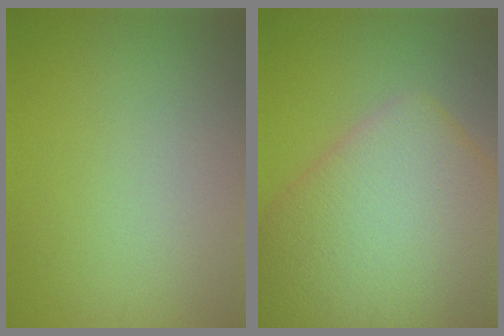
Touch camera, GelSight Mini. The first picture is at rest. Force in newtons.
{"total": 12.9, "press": 12.9, "slide": 0.5}